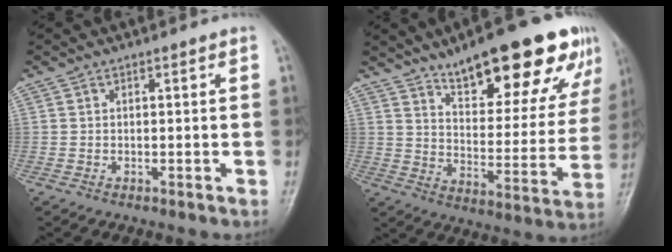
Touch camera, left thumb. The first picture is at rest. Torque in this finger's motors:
{"motor_torque": [0.80, 0.41, 1.64, -1.13, 0.19]}